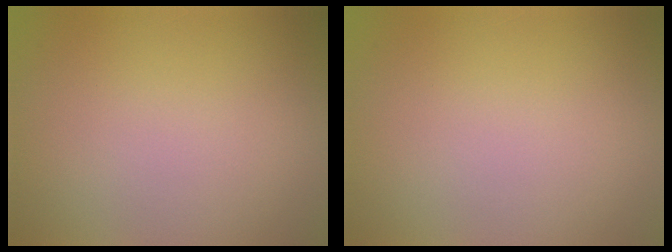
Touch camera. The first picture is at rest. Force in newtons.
{"total": 0.0}